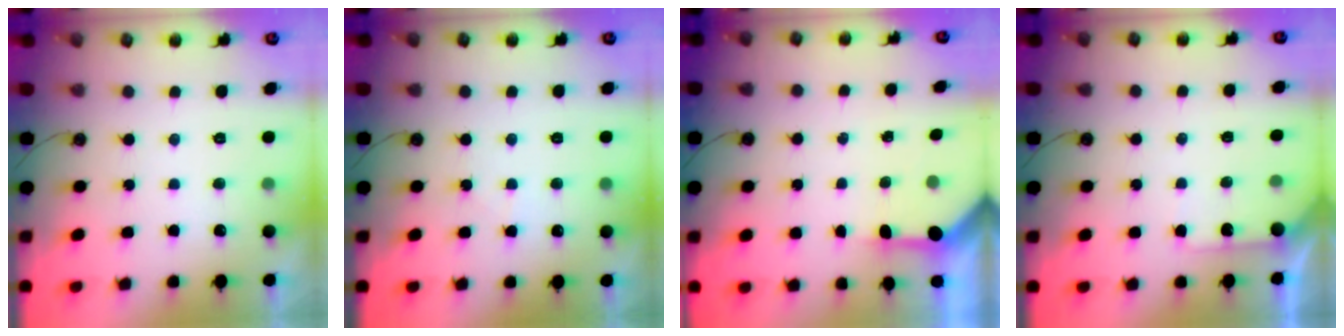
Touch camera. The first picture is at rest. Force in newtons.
{"total": 3.6, "press": 3.6, "slide": 0.5}
{"total": 3.5, "press": 3.4, "slide": 0.4}
{"total": 4.0, "press": 3.9, "slide": 0.5}